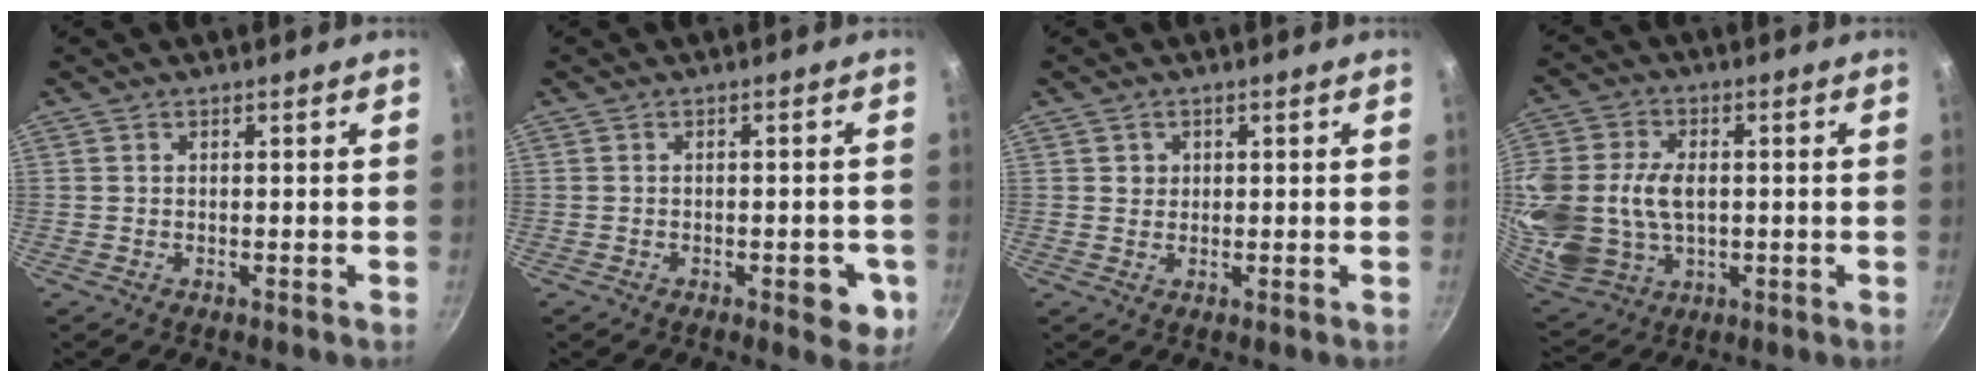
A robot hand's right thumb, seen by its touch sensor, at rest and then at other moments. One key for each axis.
{"total": 5.6, "fx": -1.9, "fy": 2.6, "fz": 4.6, "tx": -0.038, "ty": 0.006, "tz": -0.022}
{"total": 1.7, "fx": 0.5, "fy": 1.6, "fz": 0.3, "tx": 0.004, "ty": 0.003, "tz": 0.006}
{"total": 22.8, "fx": 0.7, "fy": 16.9, "fz": 15.2, "tx": -0.364, "ty": 0.018, "tz": 0.027}